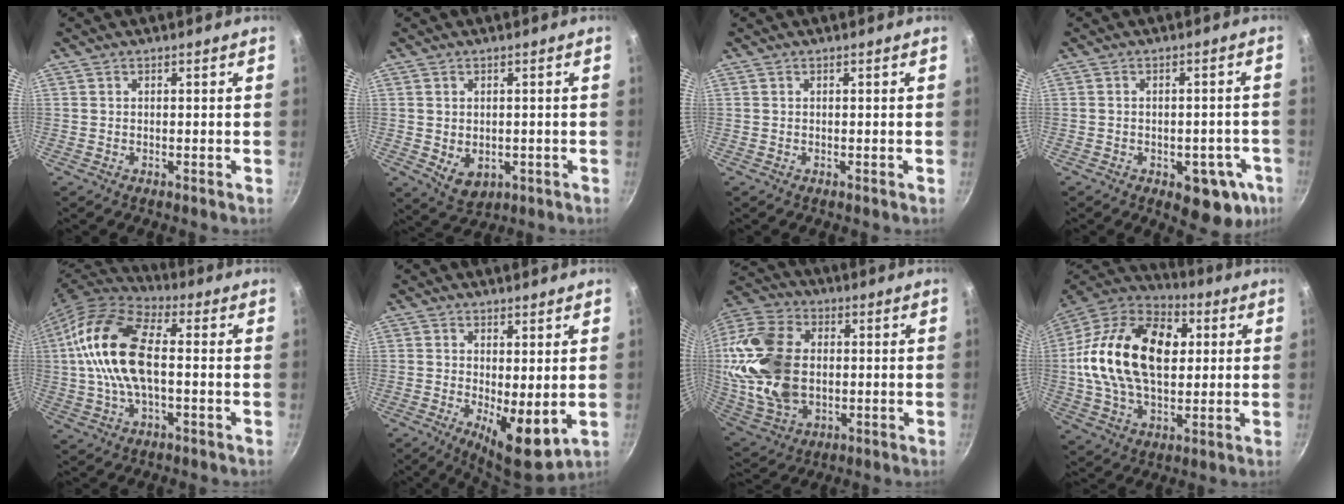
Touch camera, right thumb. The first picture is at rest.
{"total": 5.4, "force": [-0.5, 4.1, 3.5], "torque": [-0.045, -0.008, 0.005]}
{"total": 0.0}
{"total": 10.9, "force": [-4.2, 6.0, 8.1], "torque": [-0.053, 0.014, -0.046]}
{"total": 17.0, "force": [0.7, 8.6, 14.7], "torque": [-0.279, 0.030, -0.002]}
{"total": 8.5, "force": [-0.3, 3.1, 7.9], "torque": [-0.108, -0.020, 0.002]}
{"total": 21.0, "force": [0.9, 14.5, 15.2], "torque": [-0.290, 0.012, 0.021]}
{"total": 25.5, "force": [3.7, 16.2, 19.3], "torque": [-0.328, 0.023, 0.050]}